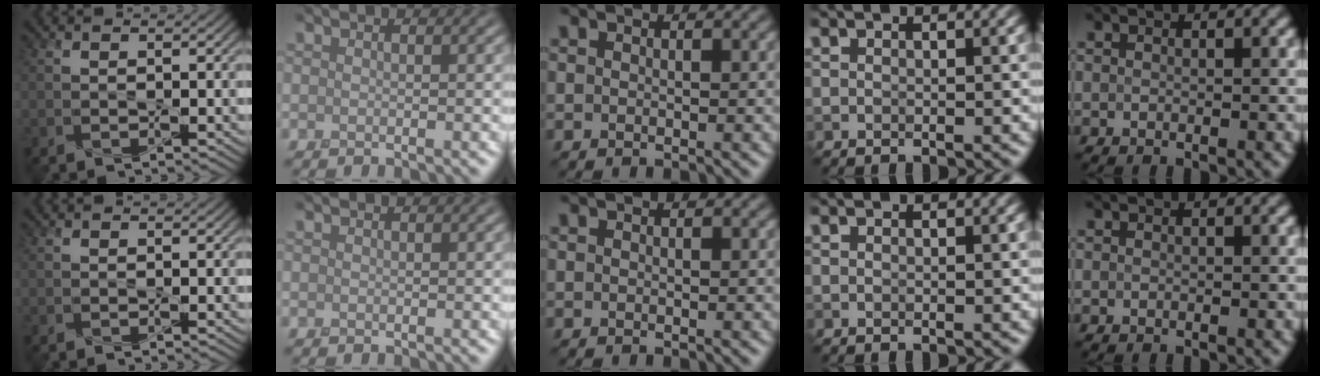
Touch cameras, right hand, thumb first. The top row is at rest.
{}